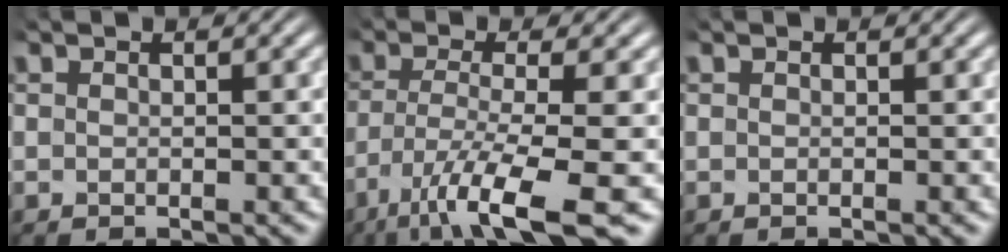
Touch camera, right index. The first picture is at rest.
{"total": 8.2, "force": [-4.9, 1.9, 6.3], "torque": [-0.113, -0.038, -0.059]}
{"total": 0.0}